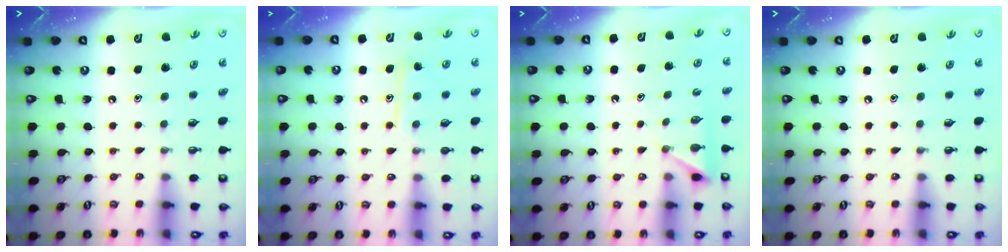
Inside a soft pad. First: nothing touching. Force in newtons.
{"total": 9.9, "press": 9.9, "slide": 0.8}
{"total": 3.0, "press": 2.9, "slide": 0.4}
{"total": 0.0}